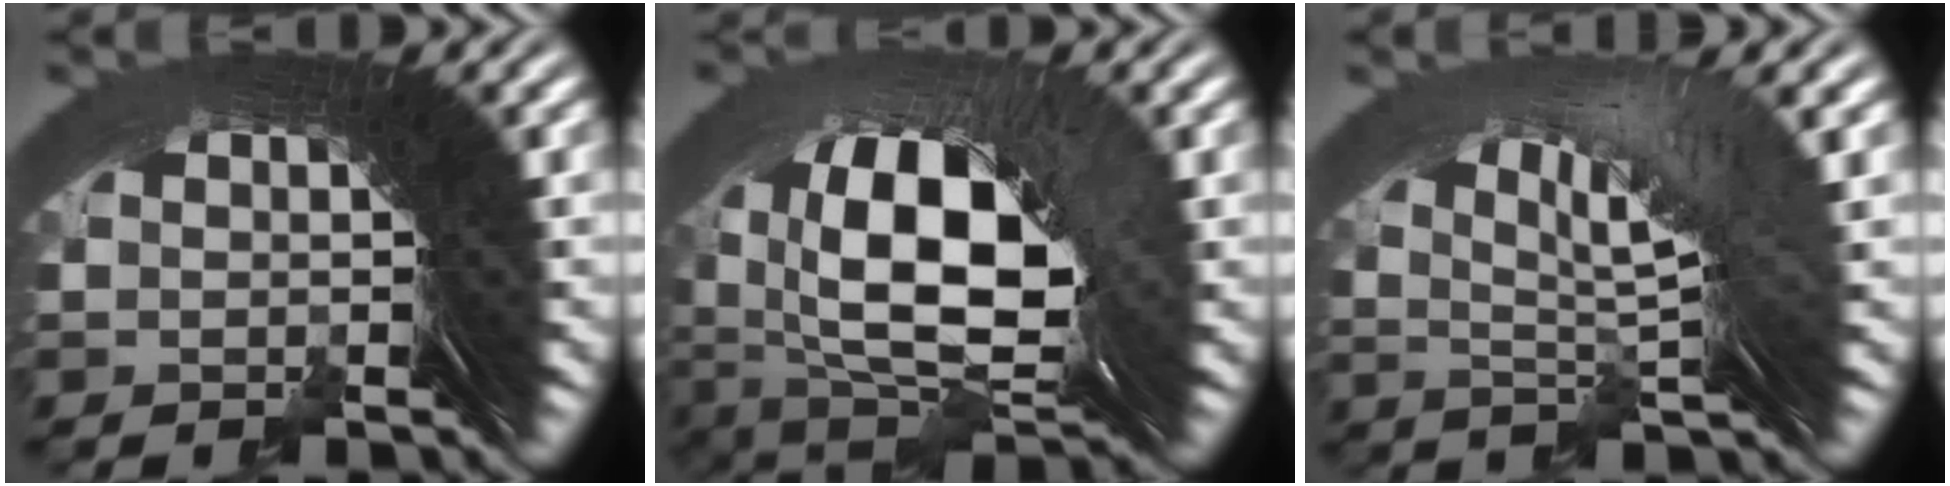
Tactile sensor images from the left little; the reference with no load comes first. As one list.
[{"total": 11.2, "force": [-0.5, 6.6, 9.1], "torque": [-0.166, -0.038, 0.018]}, {"total": 5.0, "force": [2.1, 0.4, 4.5], "torque": [-0.064, 0.014, 0.035]}]